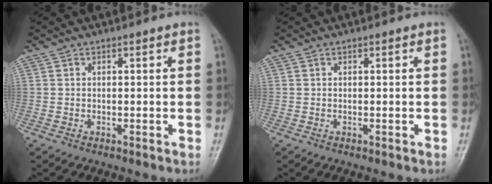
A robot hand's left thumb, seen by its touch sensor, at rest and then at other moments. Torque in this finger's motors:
{"motor_torque": [0.00, 0.00, 0.00, 0.00, 0.00]}